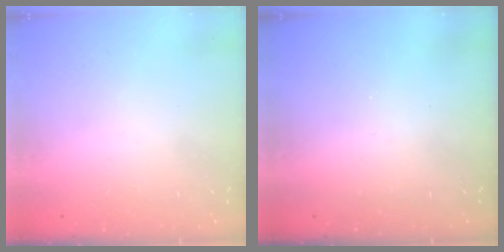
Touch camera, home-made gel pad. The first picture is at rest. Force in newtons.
{"total": 0.0}